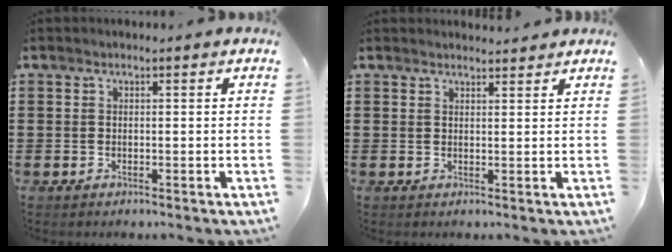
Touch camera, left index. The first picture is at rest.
{"total": 1.7, "force": [1.7, 0.2, 0.1], "torque": [-0.006, 0.001, 0.034]}